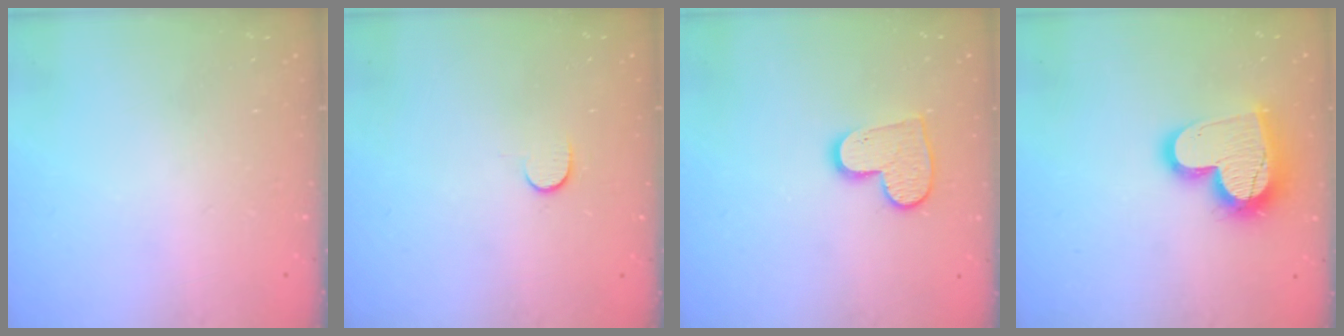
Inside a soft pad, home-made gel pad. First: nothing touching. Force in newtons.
{"total": 5.3, "press": 5.2, "slide": 0.5}
{"total": 10.1, "press": 10.0, "slide": 0.6}
{"total": 17.4, "press": 17.3, "slide": 1.3}